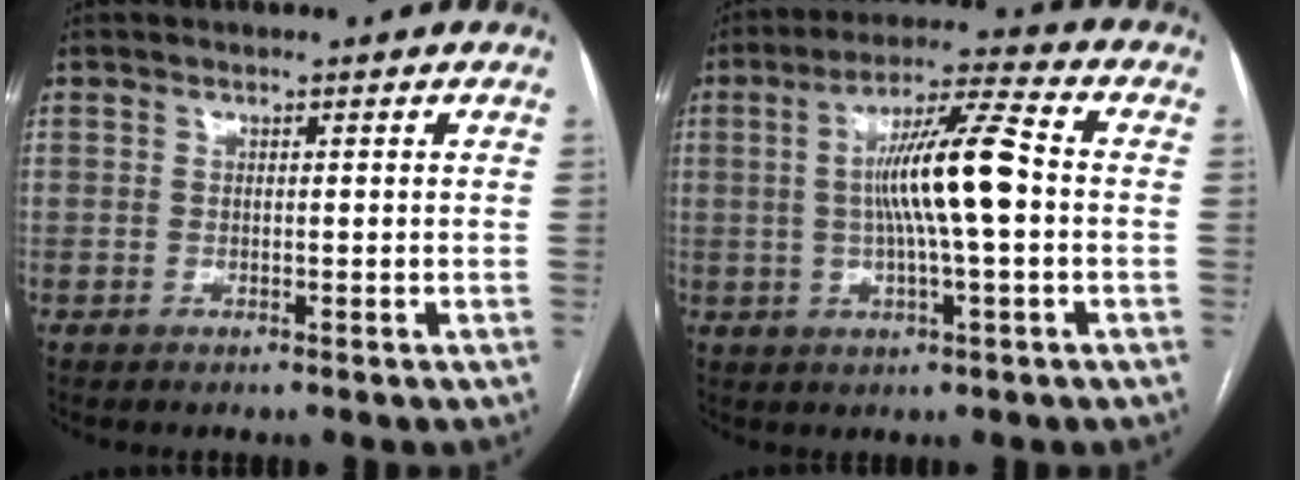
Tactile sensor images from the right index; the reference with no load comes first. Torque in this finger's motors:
{"motor_torque": [1.63, -0.05, 0.57, 0.21]}